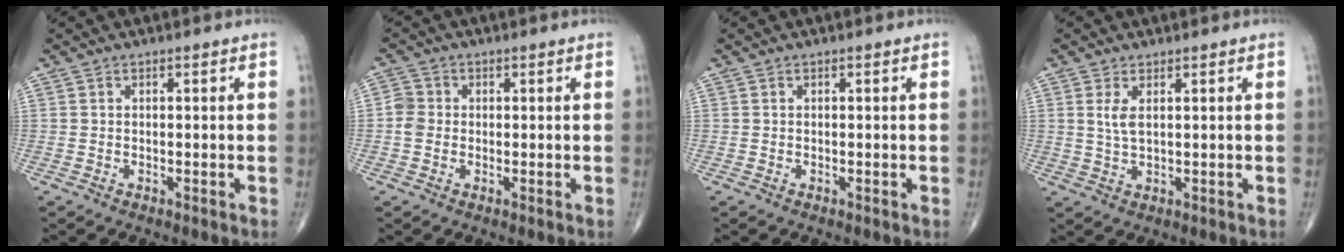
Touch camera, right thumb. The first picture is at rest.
{"total": 3.0, "force": [-0.3, 2.7, 1.3], "torque": [-0.022, 0.006, -0.012]}
{"total": 0.0}
{"total": 3.0, "force": [1.0, 1.2, 2.6], "torque": [-0.059, -0.006, 0.026]}